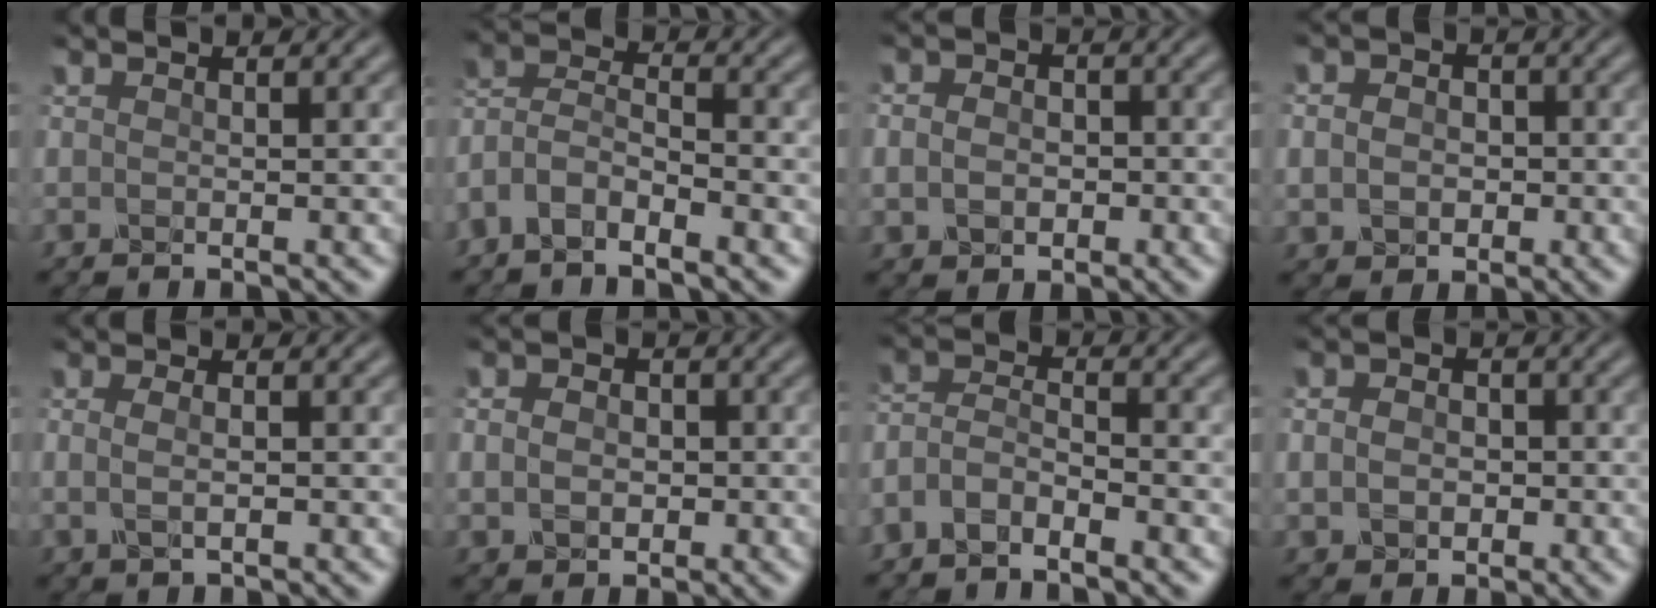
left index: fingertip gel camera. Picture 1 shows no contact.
{"total": 4.8, "force": [-3.4, 2.0, 2.7], "torque": [-0.052, 0.006, -0.079]}
{"total": 2.7, "force": [-0.3, 2.3, 1.4], "torque": [-0.014, 0.004, -0.018]}
{"total": 3.6, "force": [0.2, 3.1, 1.7], "torque": [-0.016, 0.014, -0.020]}
{"total": 2.4, "force": [0.3, 1.4, 2.0], "torque": [-0.024, -0.003, -0.004]}
{"total": 3.0, "force": [0.2, 2.5, 1.7], "torque": [-0.021, 0.011, -0.014]}
{"total": 3.8, "force": [-2.9, 1.5, 2.0], "torque": [-0.039, 0.006, -0.068]}
{"total": 3.2, "force": [0.1, 2.8, 1.7], "torque": [-0.016, 0.010, -0.021]}